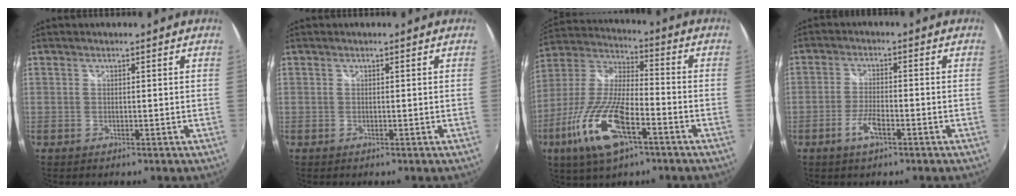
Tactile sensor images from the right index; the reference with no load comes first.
{"total": 0.0}
{"total": 17.9, "force": [-8.4, 5.9, 14.7], "torque": [-0.315, -0.029, -0.164]}
{"total": 4.5, "force": [-2.5, 1.2, 3.5], "torque": [-0.081, -0.003, -0.049]}